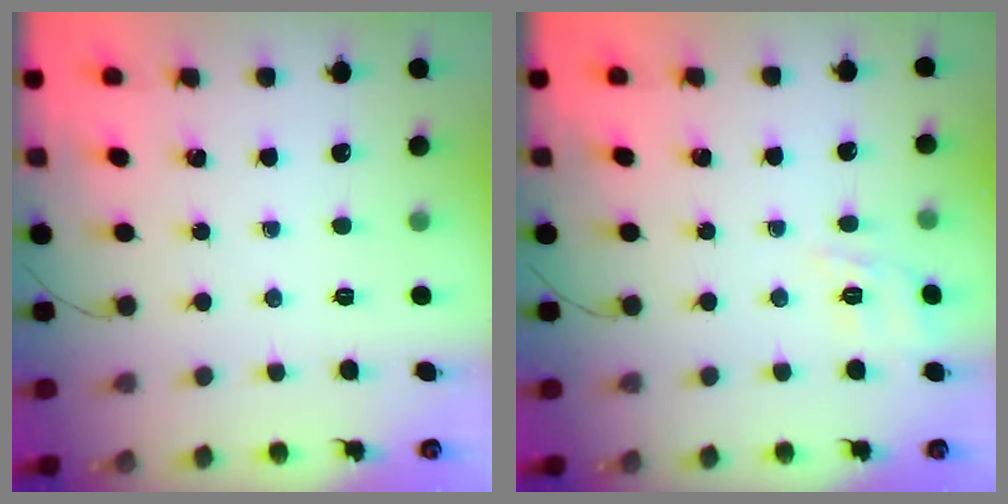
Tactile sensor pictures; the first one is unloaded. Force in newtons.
{"total": 2.7, "press": 2.1, "slide": 1.7}